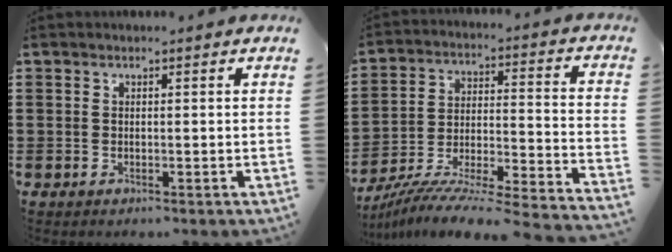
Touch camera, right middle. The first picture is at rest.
{"total": 7.4, "force": [-6.8, -0.8, 2.9], "torque": [-0.049, -0.013, -0.141]}